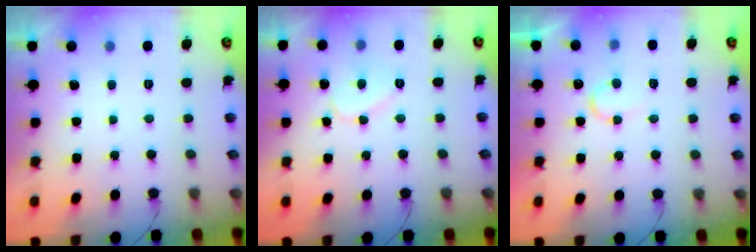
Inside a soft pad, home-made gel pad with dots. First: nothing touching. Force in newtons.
{"total": 7.8, "press": 7.7, "slide": 0.7}
{"total": 7.3, "press": 7.3, "slide": 0.4}